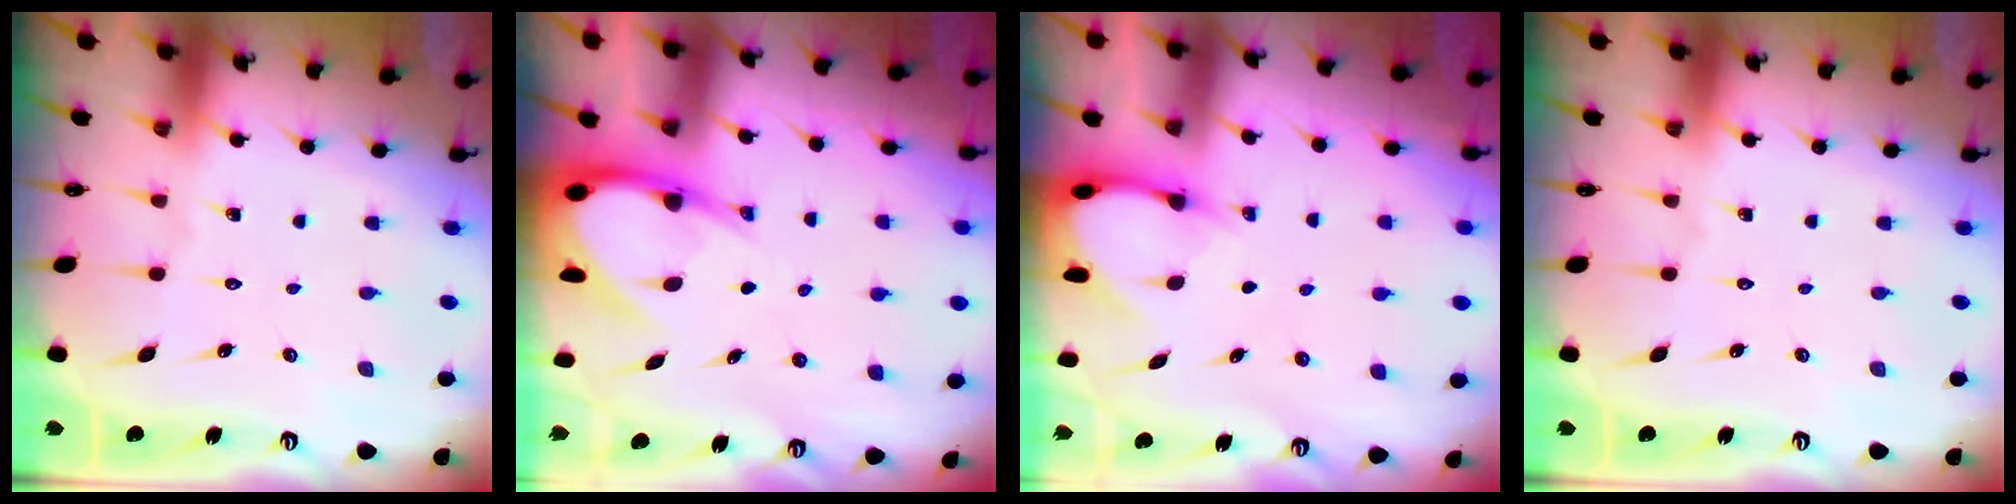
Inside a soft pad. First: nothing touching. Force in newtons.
{"total": 7.4, "press": 7.4, "slide": 0.8}
{"total": 3.2, "press": 3.2, "slide": 0.4}
{"total": 0.0}